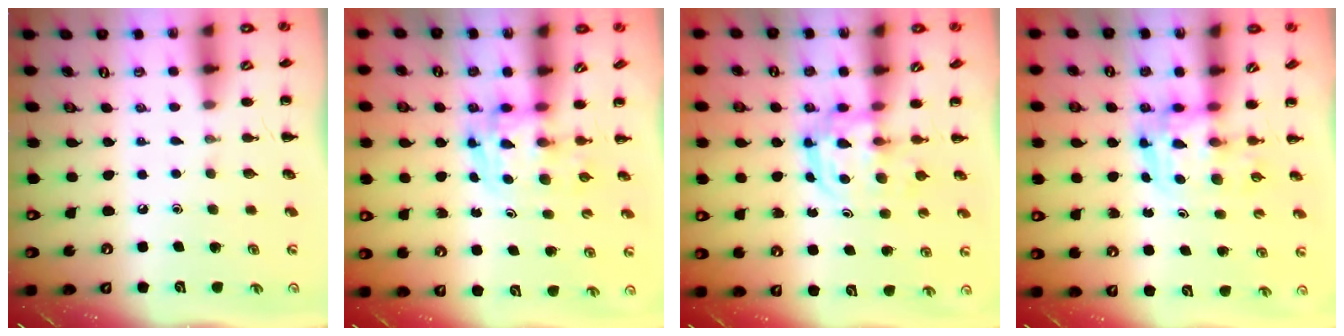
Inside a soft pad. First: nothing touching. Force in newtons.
{"total": 3.5, "press": 3.5, "slide": 0.6}
{"total": 3.3, "press": 3.3, "slide": 0.4}
{"total": 3.4, "press": 3.4, "slide": 0.6}